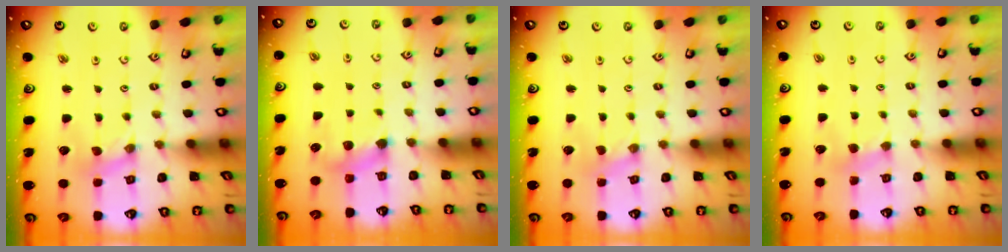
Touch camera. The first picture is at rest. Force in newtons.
{"total": 4.9, "press": 4.8, "slide": 0.7}
{"total": 0.0}
{"total": 3.1, "press": 3.1, "slide": 0.4}